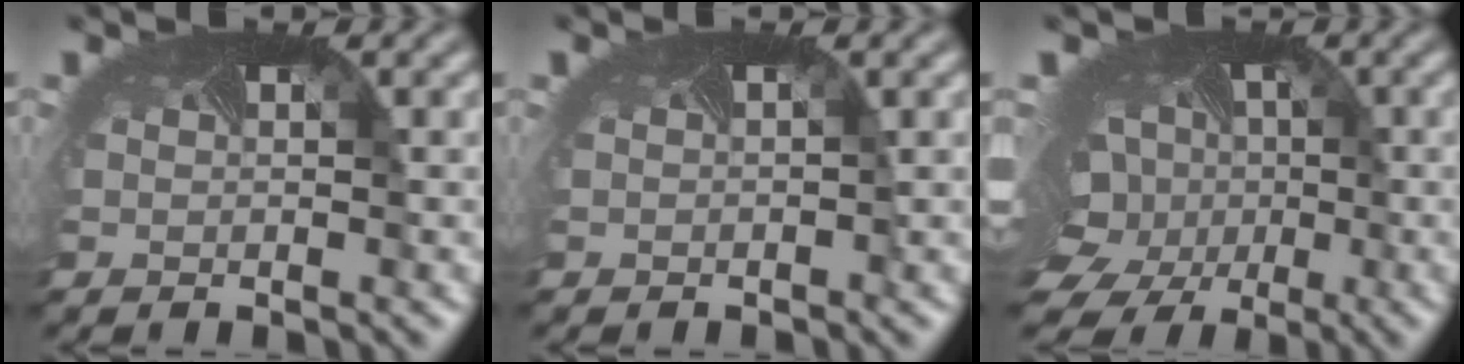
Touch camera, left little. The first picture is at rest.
{"total": 0.5, "force": [0.0, 0.3, 0.4], "torque": [0.001, 0.005, -0.003]}
{"total": 12.5, "force": [-1.8, 10.2, 7.0], "torque": [-0.142, -0.023, -0.028]}